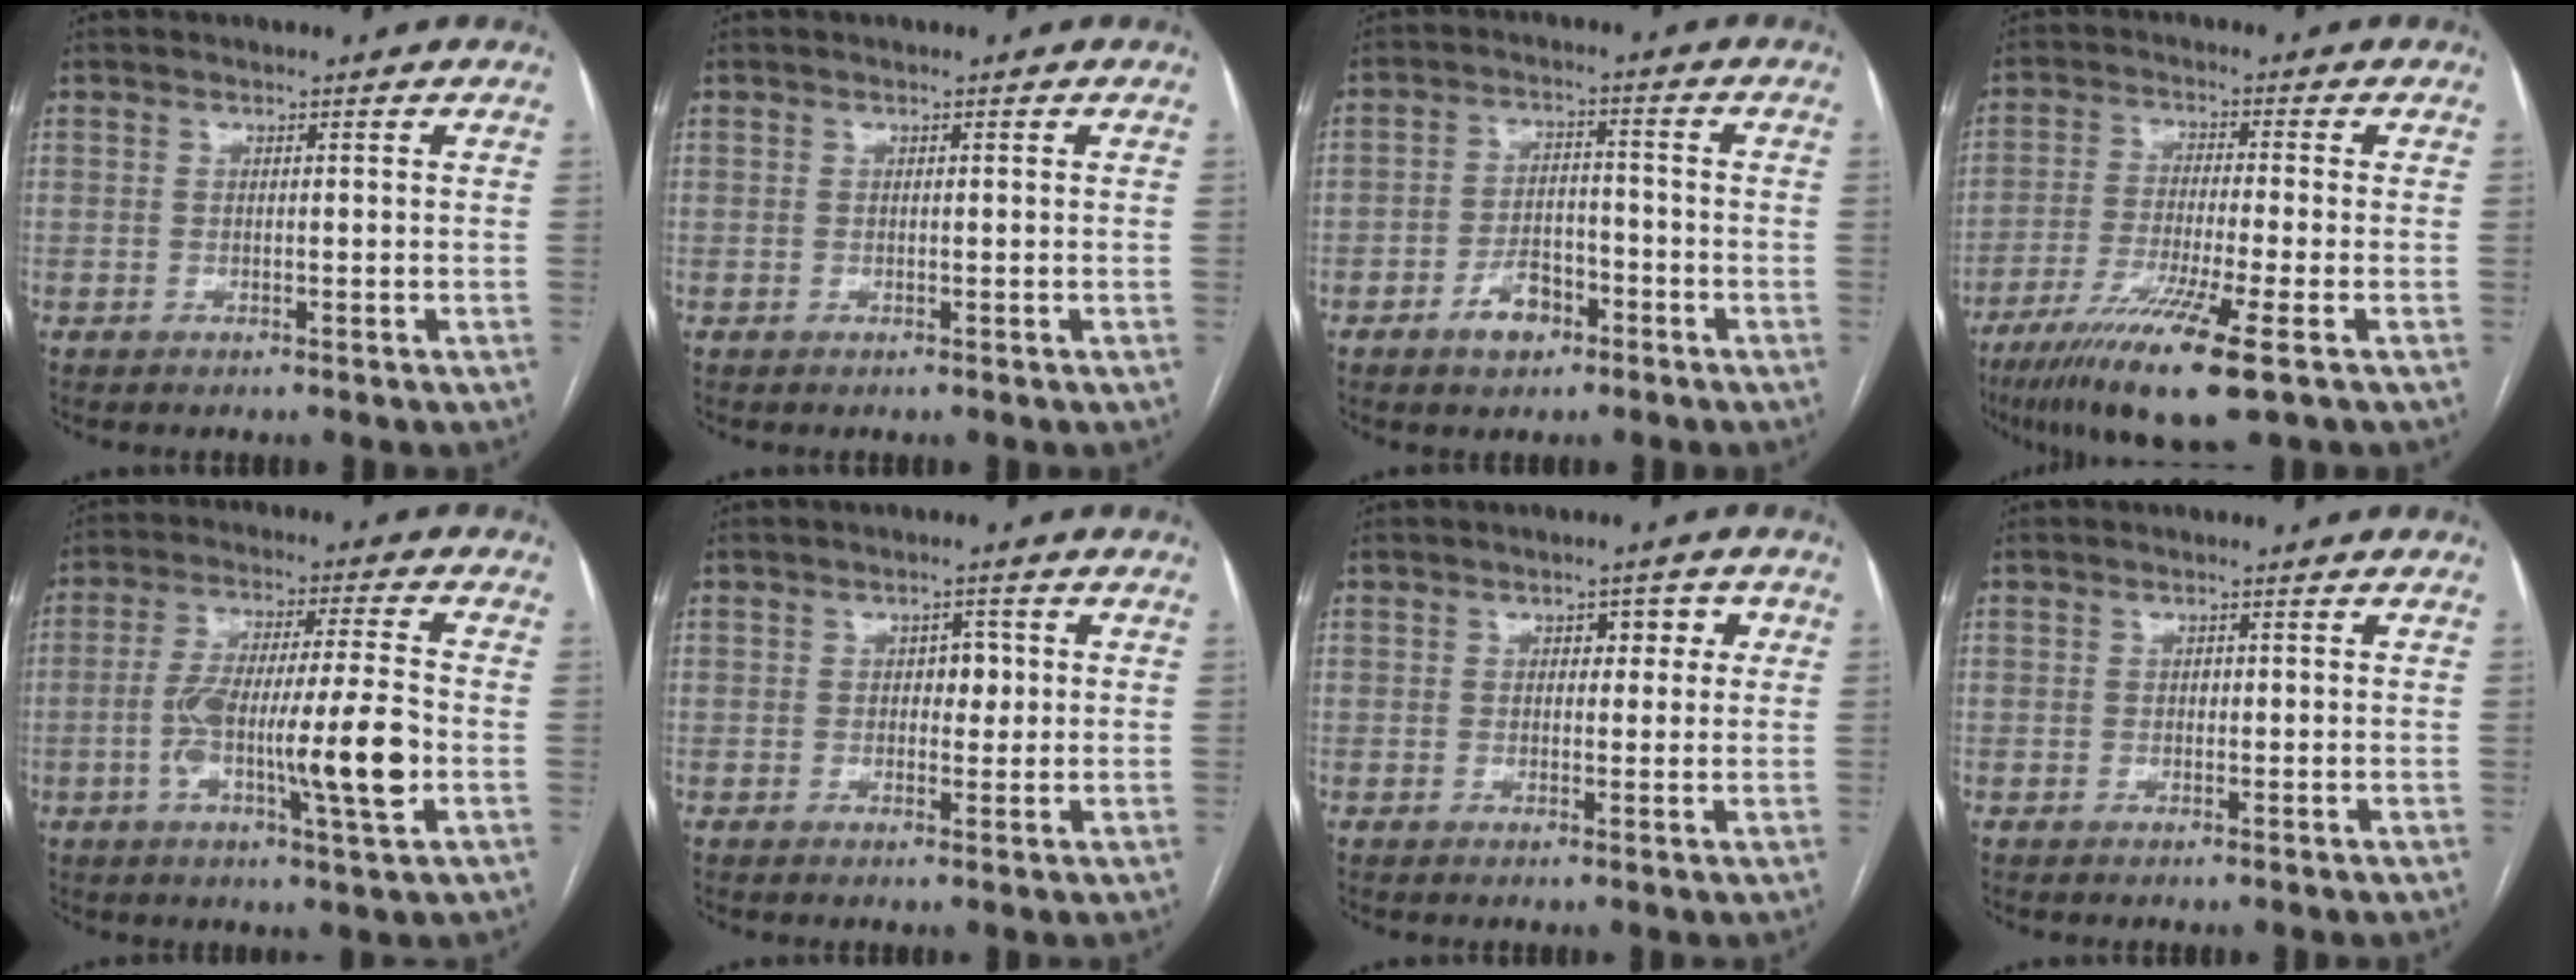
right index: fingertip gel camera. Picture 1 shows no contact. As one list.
[{"total": 0.0}, {"total": 5.8, "force": [-3.4, 3.4, 3.2], "torque": [-0.060, 0.014, -0.053]}, {"total": 12.5, "force": [-7.2, -0.3, 10.3], "torque": [-0.198, -0.035, -0.126]}, {"total": 13.6, "force": [-3.2, 0.8, 13.2], "torque": [-0.234, 0.005, -0.056]}, {"total": 2.8, "force": [0.4, 1.8, 2.1], "torque": [-0.025, 0.007, 0.005]}, {"total": 3.6, "force": [1.1, 2.1, 2.7], "torque": [-0.028, 0.016, 0.013]}, {"total": 0.6, "force": [0.0, 0.4, 0.3], "torque": [-0.004, 0.002, -0.001]}]